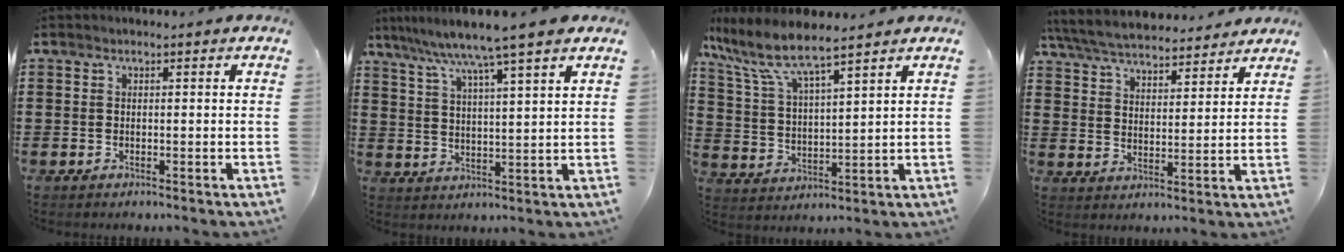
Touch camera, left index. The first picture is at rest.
{"total": 7.0, "force": [5.8, -1.1, 3.8], "torque": [-0.094, -0.030, 0.094]}
{"total": 7.4, "force": [6.0, 1.3, 4.2], "torque": [-0.108, -0.028, 0.101]}
{"total": 6.2, "force": [6.0, 0.8, 1.4], "torque": [-0.055, -0.030, 0.105]}